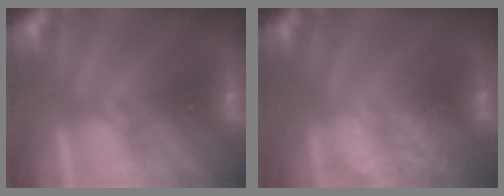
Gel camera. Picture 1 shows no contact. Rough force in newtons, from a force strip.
{"total": 2.1}